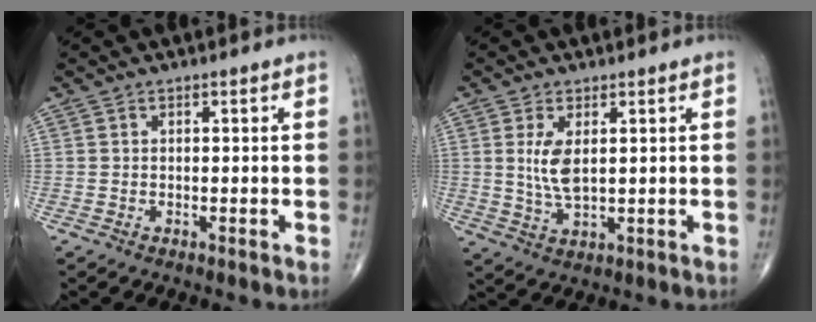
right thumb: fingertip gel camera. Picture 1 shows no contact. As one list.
[{"total": 5.5, "force": [1.2, 2.4, 4.9], "torque": [-0.098, -0.012, 0.032]}]